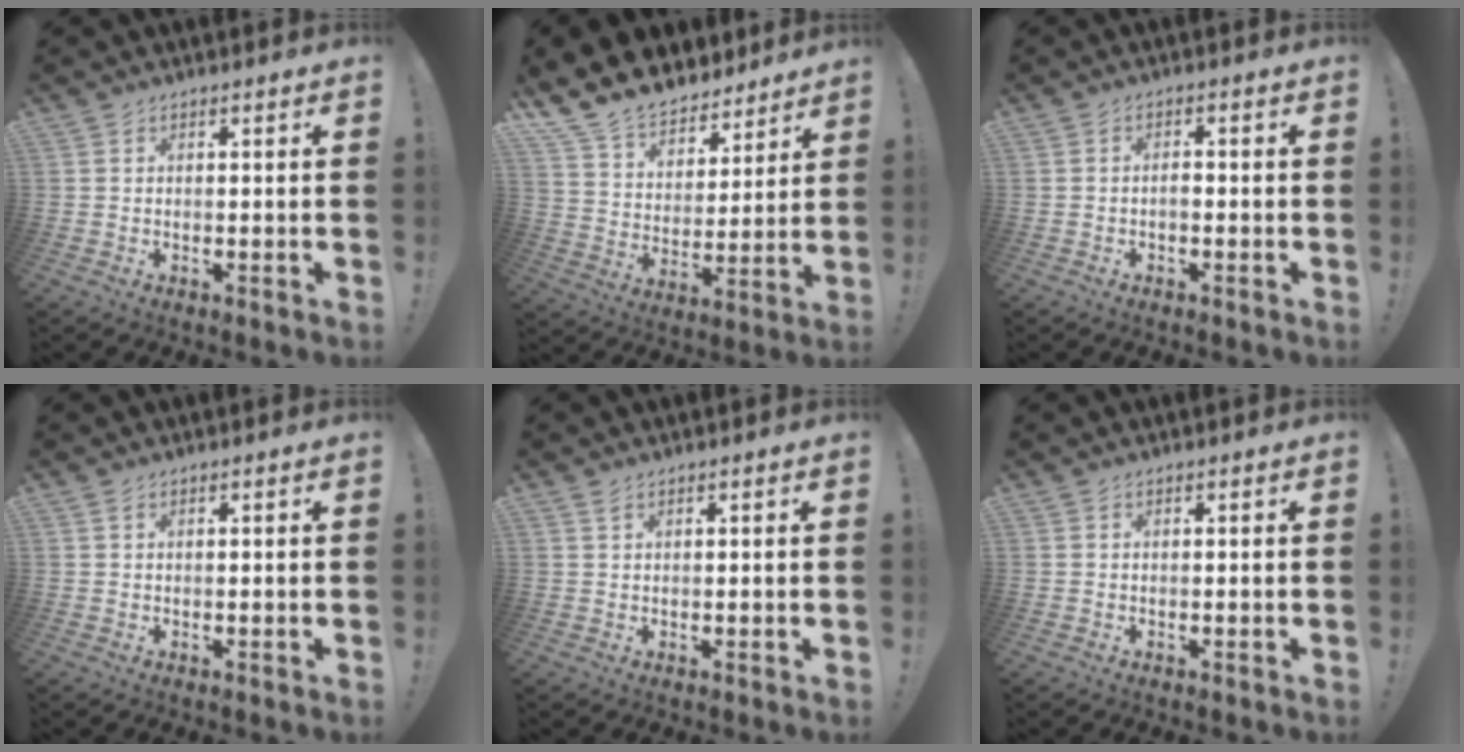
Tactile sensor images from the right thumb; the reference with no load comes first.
{"total": 12.5, "force": [10.5, 6.2, 2.4], "torque": [-0.061, -0.089, 0.199]}
{"total": 1.6, "force": [-0.8, 0.7, 1.2], "torque": [-0.027, 0.005, -0.012]}
{"total": 0.7, "force": [0.4, 0.4, 0.4], "torque": [-0.007, 0.001, 0.008]}
{"total": 1.2, "force": [0.9, 0.3, 0.8], "torque": [-0.009, -0.004, 0.016]}
{"total": 0.0}